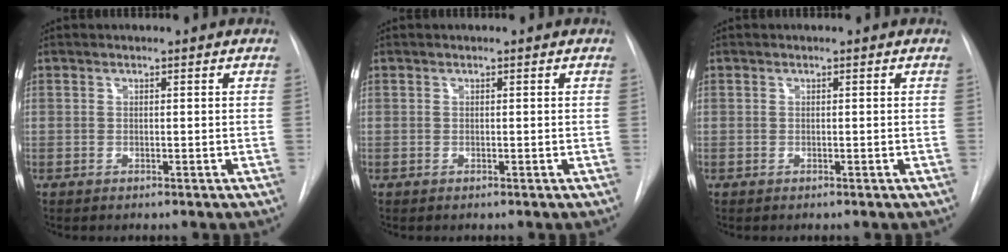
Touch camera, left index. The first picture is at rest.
{"total": 0.0}
{"total": 0.0}